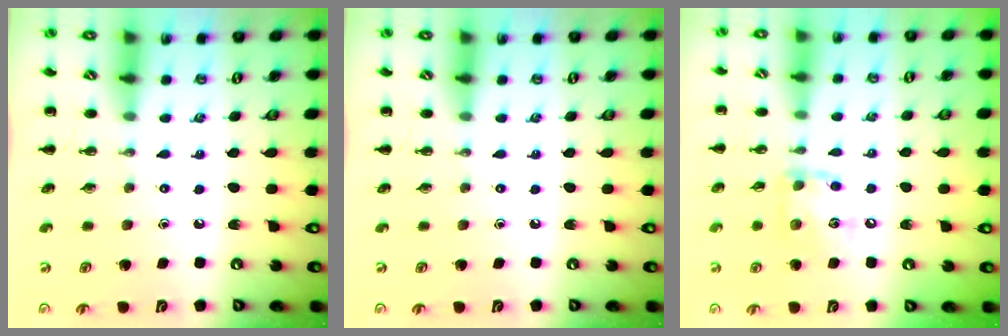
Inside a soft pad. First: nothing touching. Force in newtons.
{"total": 0.0}
{"total": 10.6, "press": 10.5, "slide": 1.0}